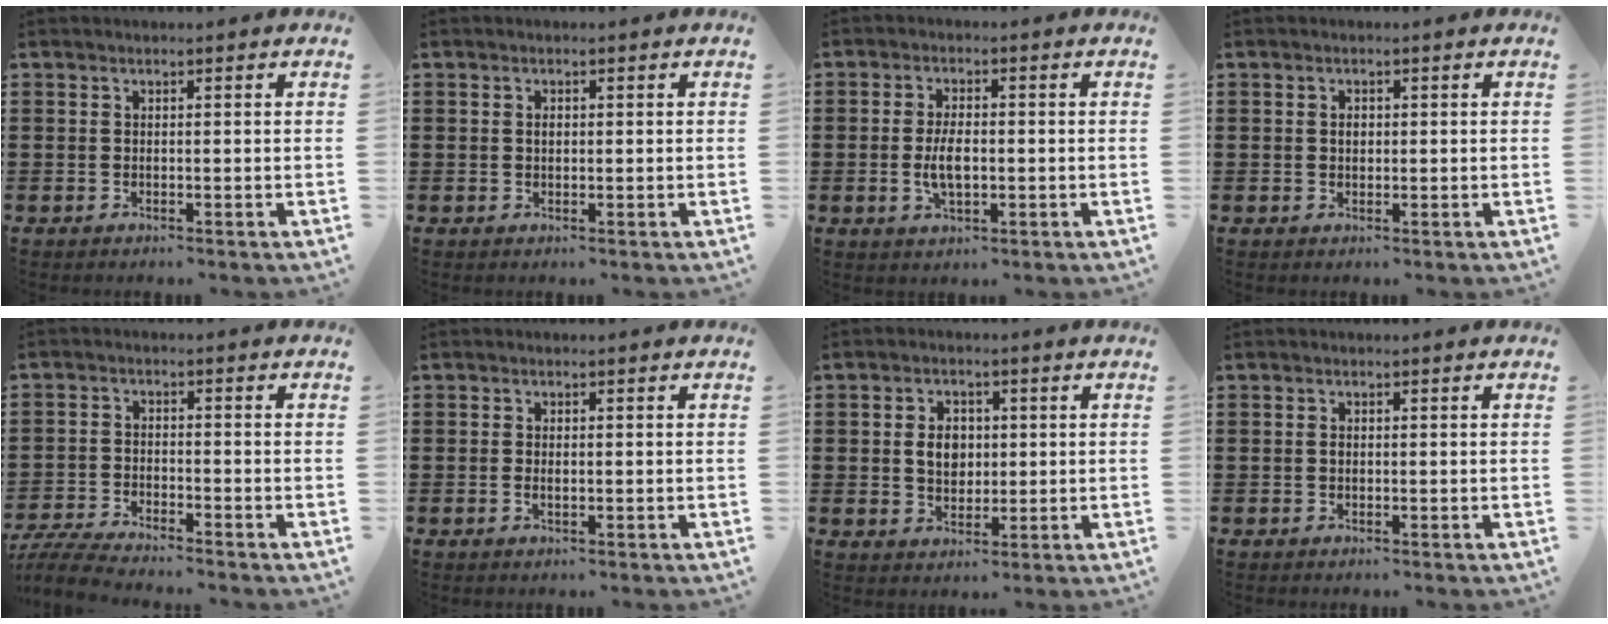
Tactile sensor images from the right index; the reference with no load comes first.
{"total": 0.9, "force": [0.1, 0.6, 0.7], "torque": [-0.016, 0.003, 0.002]}
{"total": 4.8, "force": [-0.6, 2.1, 4.3], "torque": [-0.091, -0.001, -0.014]}
{"total": 1.1, "force": [0.2, 0.8, 0.8], "torque": [-0.018, 0.005, 0.003]}
{"total": 4.9, "force": [-4.7, -0.1, 1.3], "torque": [-0.043, -0.012, -0.098]}
{"total": 1.1, "force": [-0.1, 0.5, 1.0], "torque": [-0.019, 0.002, -0.003]}
{"total": 4.5, "force": [0.4, 3.3, 3.0], "torque": [-0.059, 0.010, 0.003]}
{"total": 0.5, "force": [-0.1, 0.4, 0.3], "torque": [-0.008, 0.000, -0.002]}